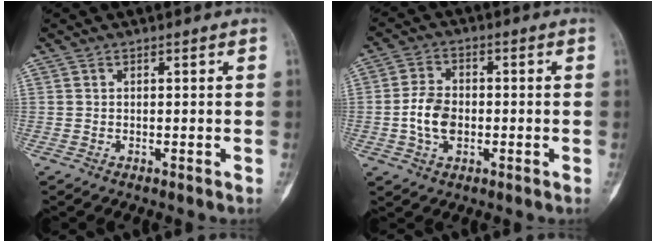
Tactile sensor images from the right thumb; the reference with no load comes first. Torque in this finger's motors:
{"motor_torque": [0.85, 0.84, 0.38, -0.35, 0.02]}